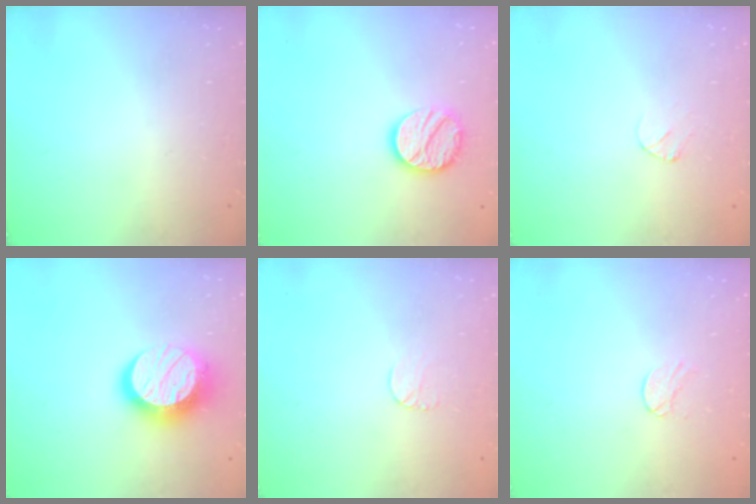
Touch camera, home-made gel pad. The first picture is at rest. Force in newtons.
{"total": 13.1, "press": 13.1, "slide": 1.2}
{"total": 3.0, "press": 3.0, "slide": 0.3}
{"total": 14.3, "press": 14.2, "slide": 1.6}
{"total": 6.1, "press": 6.1, "slide": 0.5}
{"total": 4.4, "press": 4.4, "slide": 0.4}